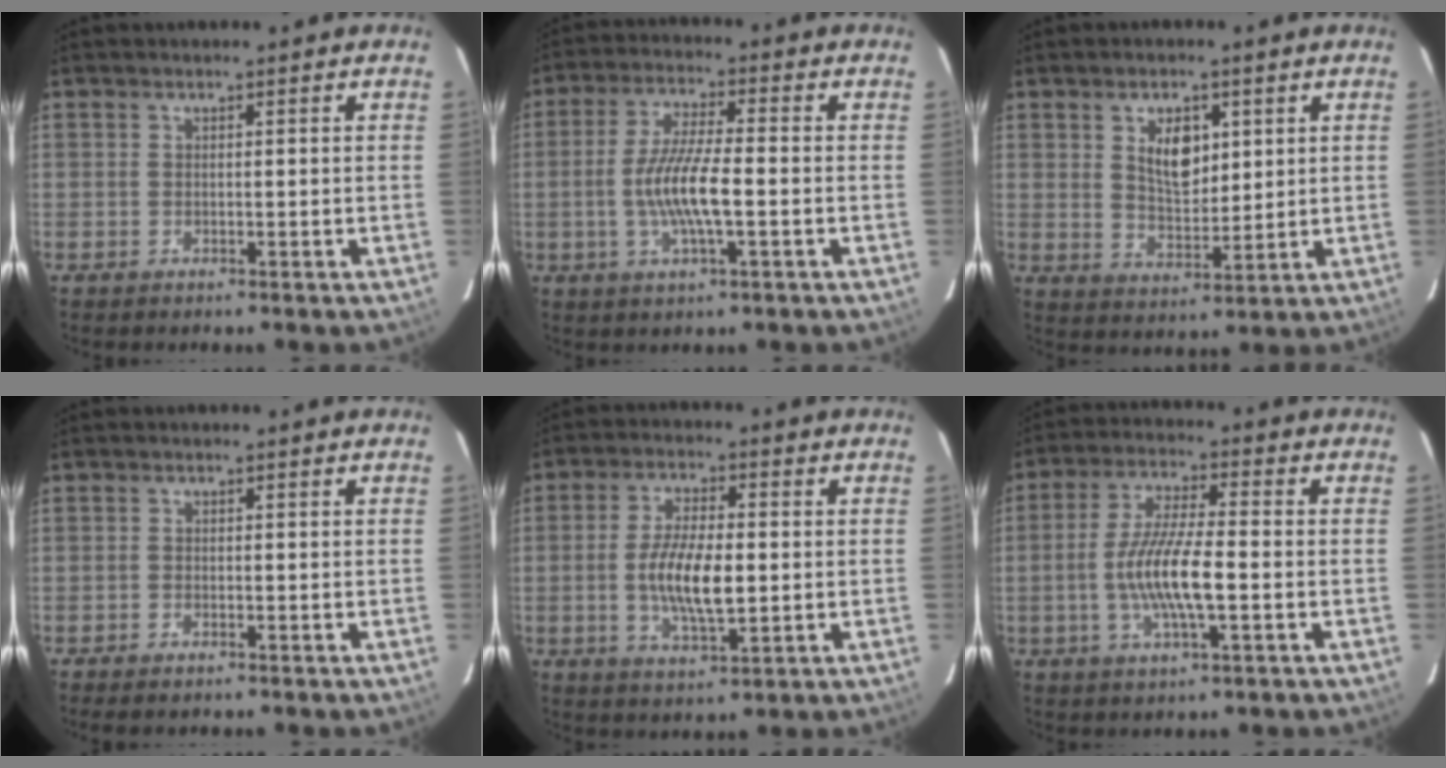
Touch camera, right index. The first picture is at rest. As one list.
[{"total": 9.4, "force": [-1.9, 1.6, 9.1], "torque": [-0.178, -0.002, -0.038]}, {"total": 7.4, "force": [2.7, 4.1, 5.6], "torque": [-0.091, 0.003, 0.054]}, {"total": 1.4, "force": [-1.2, 0.4, 0.6], "torque": [-0.019, -0.003, -0.026]}, {"total": 10.0, "force": [-1.0, 3.7, 9.3], "torque": [-0.179, -0.002, -0.017]}, {"total": 10.7, "force": [-2.3, 2.1, 10.2], "torque": [-0.201, -0.001, -0.045]}]